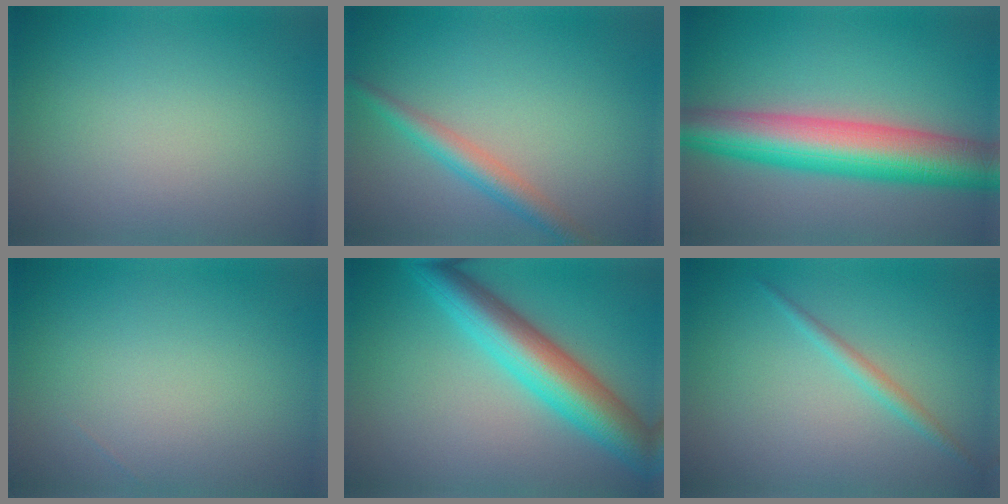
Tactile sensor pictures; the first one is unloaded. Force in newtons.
{"total": 2.9, "press": 2.9, "slide": 0.1}
{"total": 10.1, "press": 10.1, "slide": 0.3}
{"total": 0.0}
{"total": 7.8, "press": 7.8, "slide": 0.1}
{"total": 1.4, "press": 1.4, "slide": 0.1}